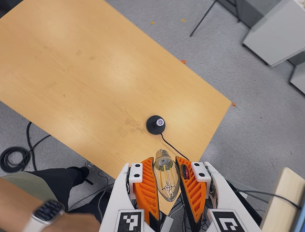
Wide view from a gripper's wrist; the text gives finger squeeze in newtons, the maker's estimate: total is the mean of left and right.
{"total": 18.8, "left": 20.3, "right": 17.3}